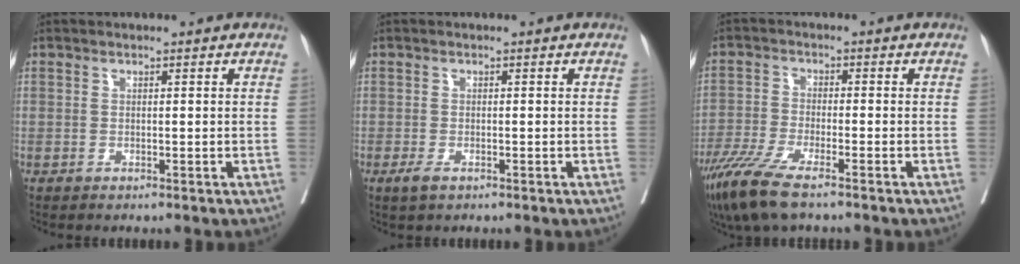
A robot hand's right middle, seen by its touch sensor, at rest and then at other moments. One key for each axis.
{"total": 1.7, "fx": -1.0, "fy": 0.7, "fz": 1.2, "tx": -0.026, "ty": -0.001, "tz": -0.014}
{"total": 8.5, "fx": -6.1, "fy": 1.1, "fz": 5.9, "tx": -0.114, "ty": -0.022, "tz": -0.110}